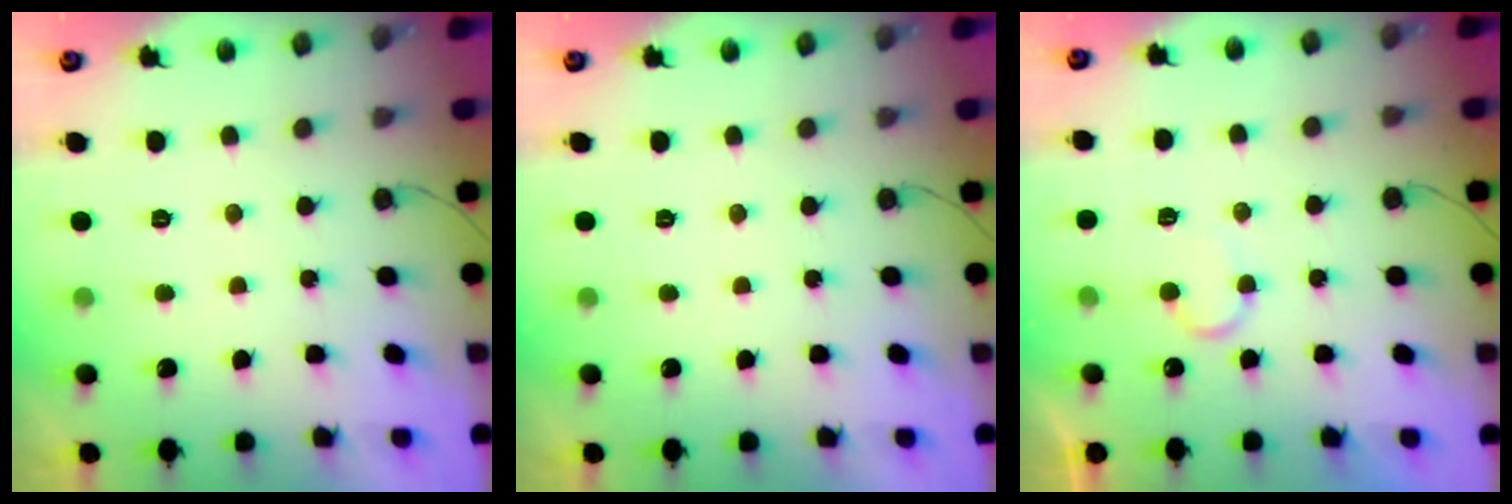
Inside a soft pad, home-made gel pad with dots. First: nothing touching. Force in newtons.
{"total": 0.0}
{"total": 7.5, "press": 7.4, "slide": 0.6}